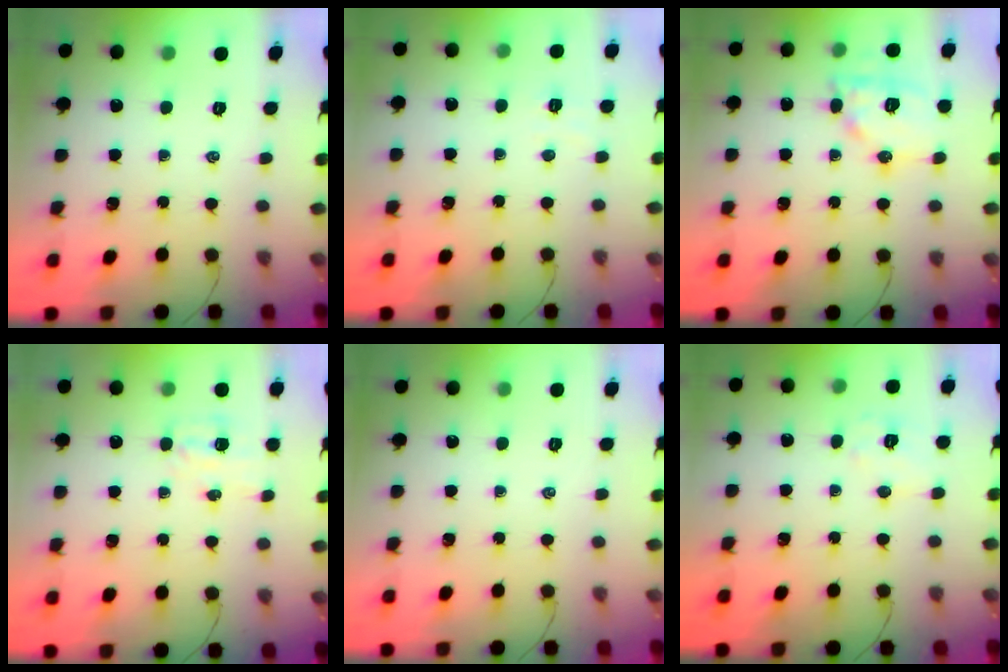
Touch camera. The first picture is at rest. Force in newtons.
{"total": 2.5, "press": 2.4, "slide": 0.8}
{"total": 12.4, "press": 12.3, "slide": 1.3}
{"total": 4.2, "press": 4.0, "slide": 1.2}
{"total": 0.0}
{"total": 6.1, "press": 6.0, "slide": 1.0}